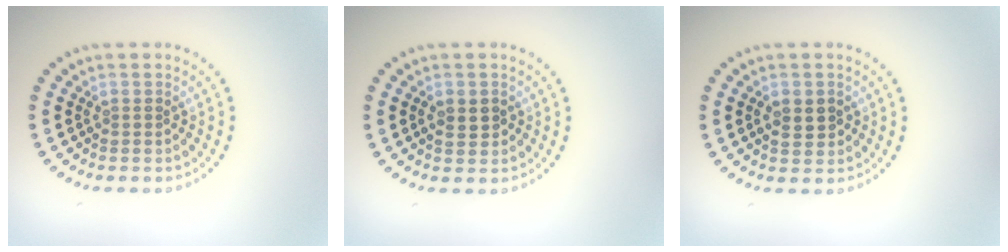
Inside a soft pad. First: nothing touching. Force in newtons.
{"total": 1.6, "press": 1.6, "slide": 0.1}
{"total": 1.8, "press": 1.8, "slide": 0.1}